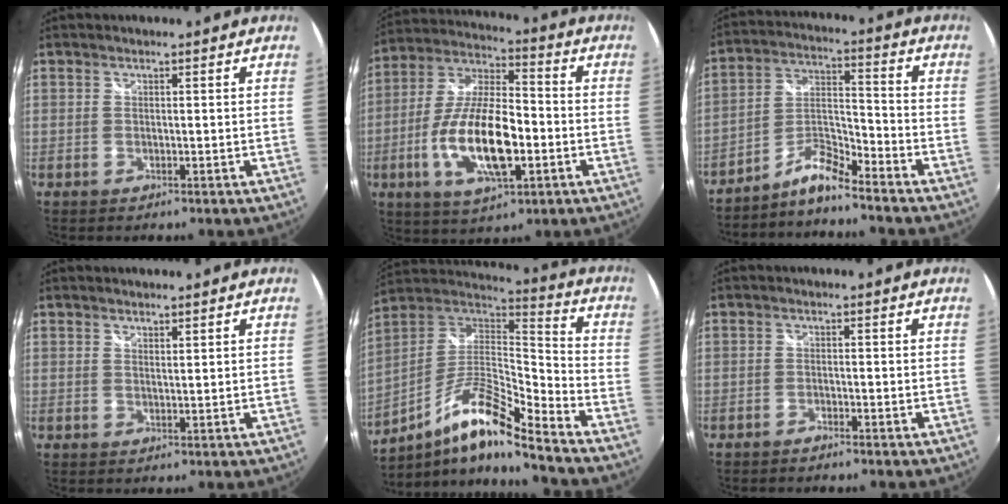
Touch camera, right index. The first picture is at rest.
{"total": 17.4, "force": [-4.7, 6.4, 15.5], "torque": [-0.315, -0.008, -0.087]}
{"total": 6.8, "force": [-6.3, 0.2, 2.6], "torque": [-0.059, 0.027, -0.131]}
{"total": 1.2, "force": [1.2, 0.2, 0.3], "torque": [-0.005, -0.003, 0.018]}
{"total": 16.1, "force": [-10.0, 2.0, 12.5], "torque": [-0.235, -0.012, -0.198]}
{"total": 1.2, "force": [-1.2, 0.2, 0.2], "torque": [-0.013, -0.003, -0.024]}